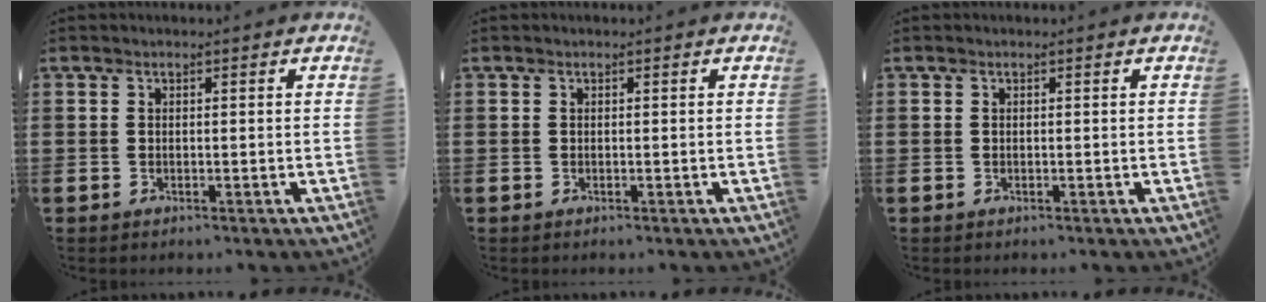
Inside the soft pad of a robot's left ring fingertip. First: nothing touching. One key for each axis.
{"total": 0.0}
{"total": 0.0}